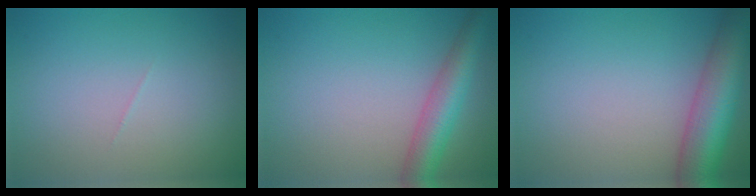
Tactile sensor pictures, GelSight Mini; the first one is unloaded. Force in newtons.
{"total": 4.6, "press": 4.6, "slide": 0.1}
{"total": 7.6, "press": 7.6, "slide": 0.4}